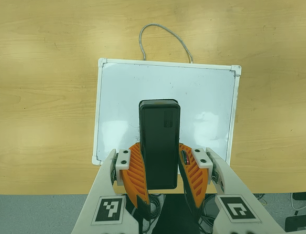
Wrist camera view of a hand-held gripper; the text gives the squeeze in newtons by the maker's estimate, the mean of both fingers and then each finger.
{"total": 6.9, "left": 6.3, "right": 7.5}